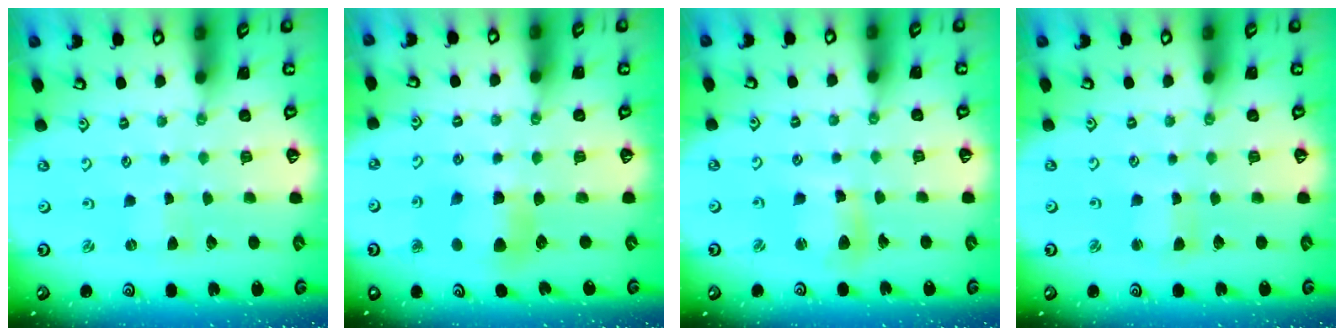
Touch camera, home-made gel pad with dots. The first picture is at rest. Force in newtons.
{"total": 6.1, "press": 6.1, "slide": 0.6}
{"total": 9.1, "press": 9.1, "slide": 1.1}
{"total": 1.8, "press": 1.8, "slide": 0.3}